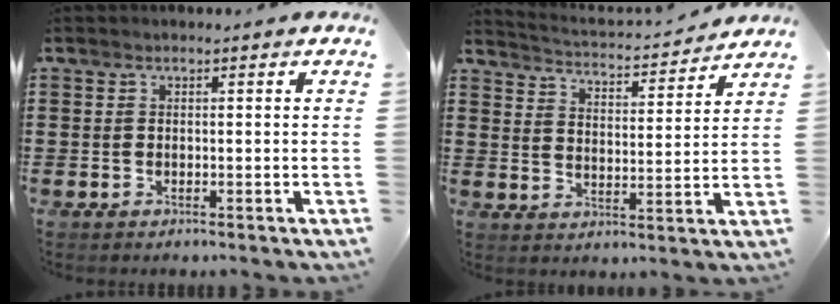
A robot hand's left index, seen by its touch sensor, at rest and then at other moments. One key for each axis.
{"total": 3.1, "fx": 3.1, "fy": 0.0, "fz": 0.1, "tx": -0.024, "ty": -0.029, "tz": 0.046}